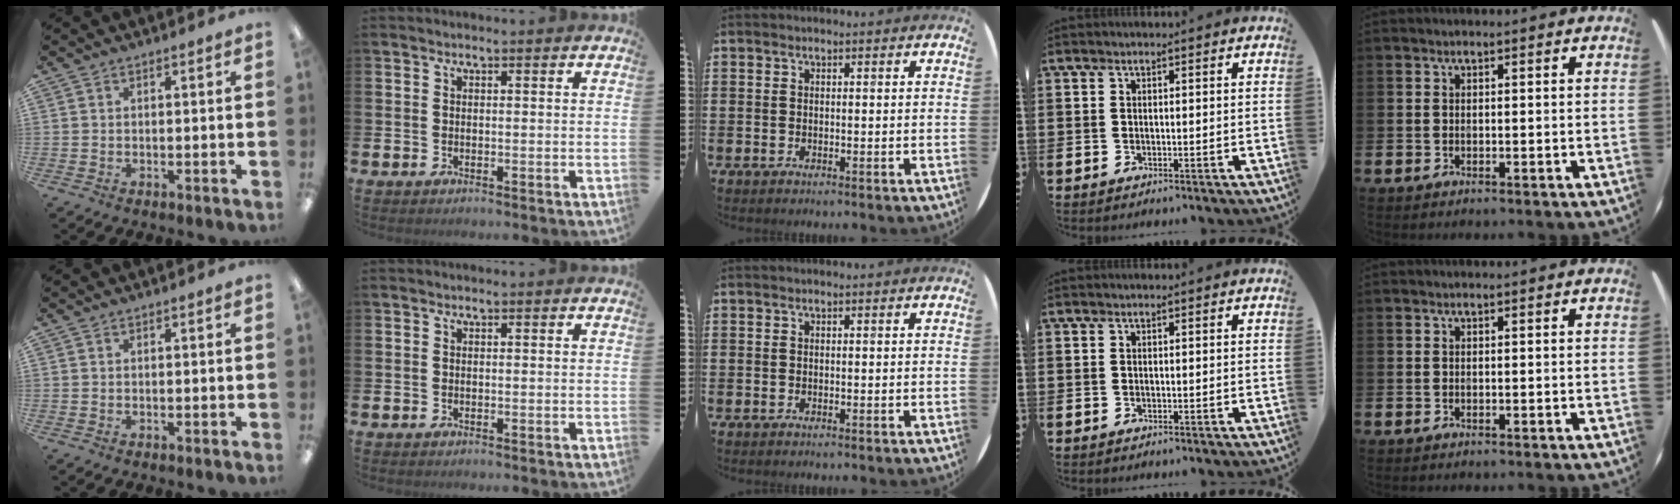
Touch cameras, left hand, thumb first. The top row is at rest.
{}